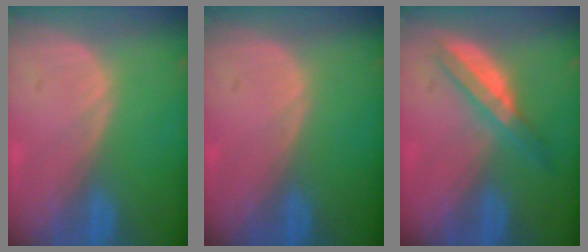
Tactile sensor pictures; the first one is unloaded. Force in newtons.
{"total": 0.0}
{"total": 4.8, "press": 4.7, "slide": 1.0}